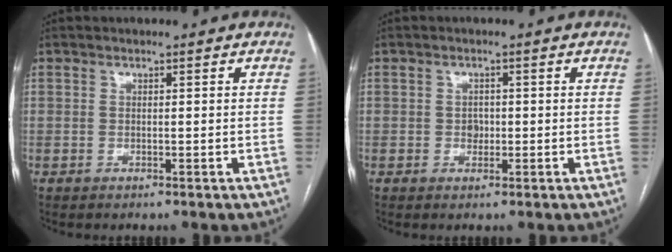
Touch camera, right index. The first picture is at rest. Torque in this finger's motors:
{"motor_torque": [0.25, 0.07, -0.01, 0.02]}